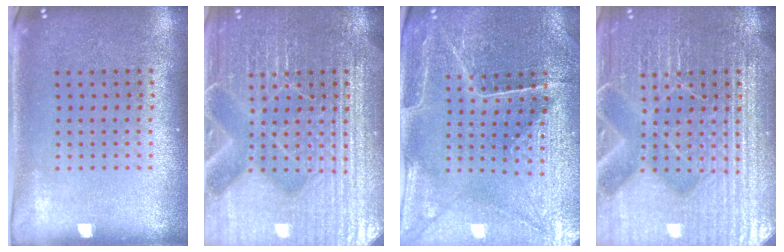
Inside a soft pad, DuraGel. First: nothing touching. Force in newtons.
{"total": 7.6, "press": 7.5, "slide": 1.0}
{"total": 2.7, "press": 2.7, "slide": 0.2}
{"total": 7.4, "press": 7.3, "slide": 0.9}